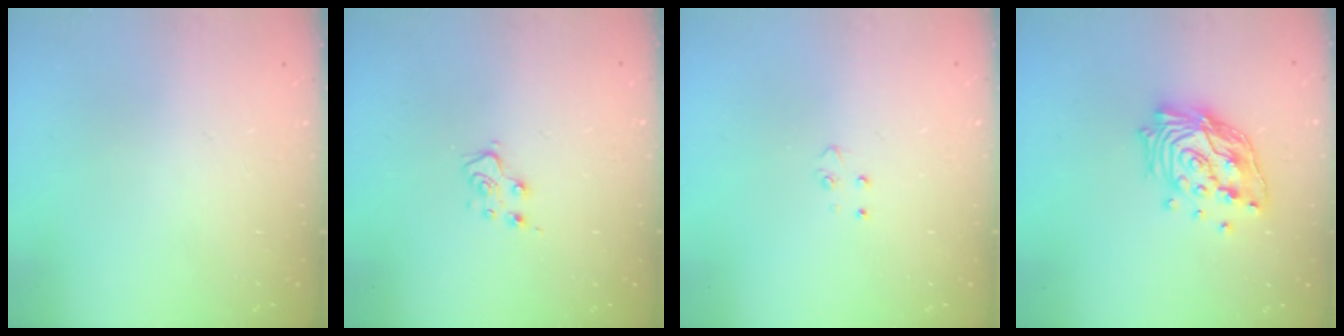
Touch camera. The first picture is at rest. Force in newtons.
{"total": 6.2, "press": 6.1, "slide": 0.8}
{"total": 3.6, "press": 3.6, "slide": 0.4}
{"total": 18.0, "press": 17.9, "slide": 2.4}